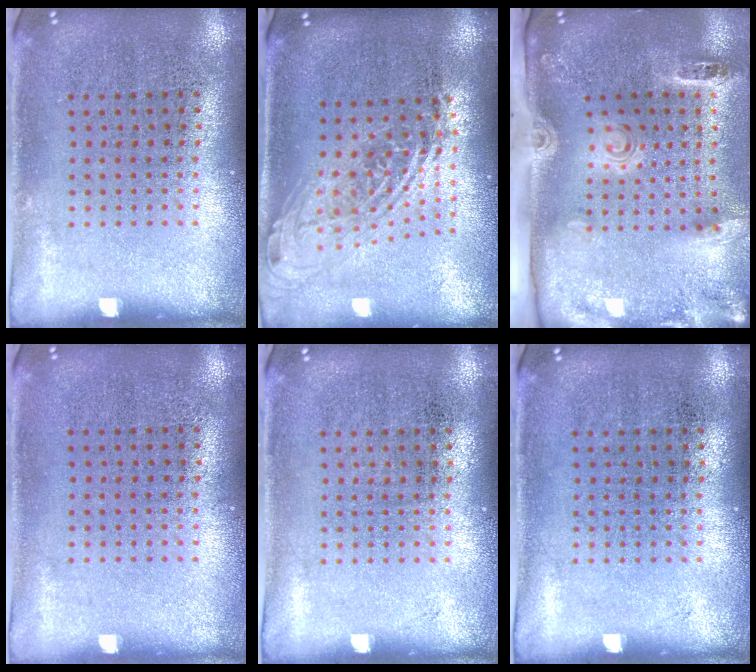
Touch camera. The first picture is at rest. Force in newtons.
{"total": 1.9, "press": 1.5, "slide": 1.3}
{"total": 2.9, "press": 2.0, "slide": 2.1}
{"total": 0.0}
{"total": 0.0}
{"total": 0.0}